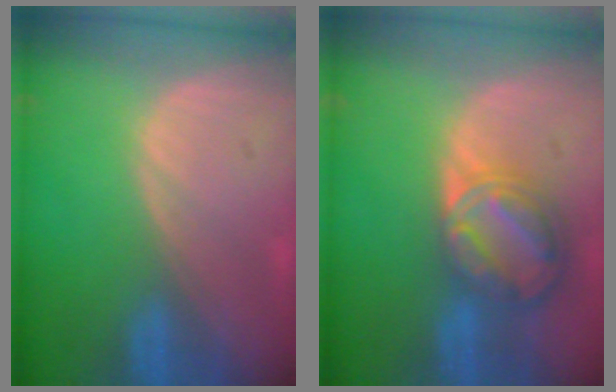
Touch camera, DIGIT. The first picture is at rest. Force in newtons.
{"total": 8.5, "press": 7.2, "slide": 4.5}